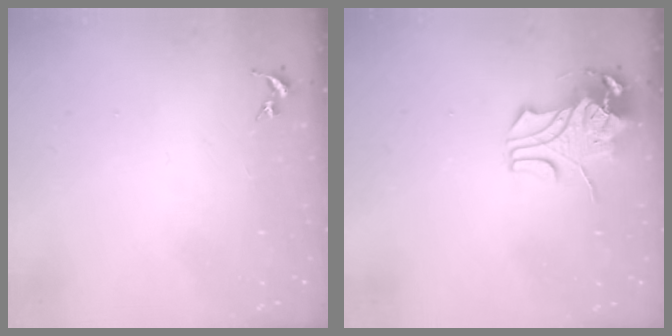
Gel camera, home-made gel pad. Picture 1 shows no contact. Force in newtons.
{"total": 9.2, "press": 9.1, "slide": 1.2}